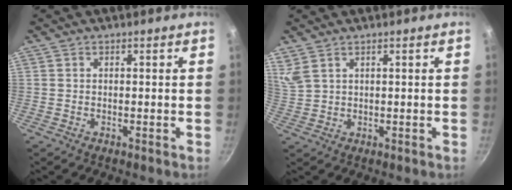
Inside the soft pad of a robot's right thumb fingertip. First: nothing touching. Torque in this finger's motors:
{"motor_torque": [0.03, 0.06, 0.26, 0.77, 0.00]}